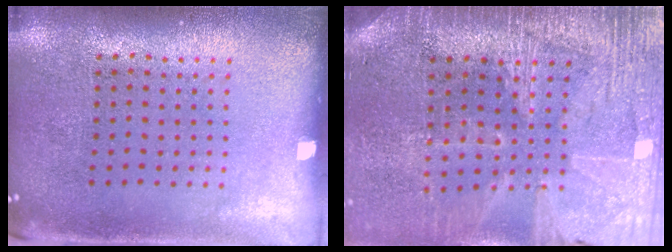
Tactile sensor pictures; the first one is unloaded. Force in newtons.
{"total": 3.5, "press": 3.3, "slide": 1.2}